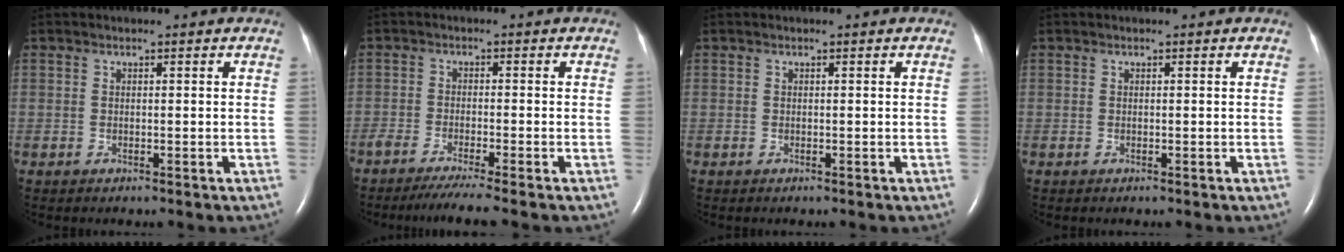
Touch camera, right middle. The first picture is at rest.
{"total": 5.9, "force": [-4.8, -0.6, 3.4], "torque": [-0.050, -0.016, -0.081]}
{"total": 0.0}
{"total": 0.0}